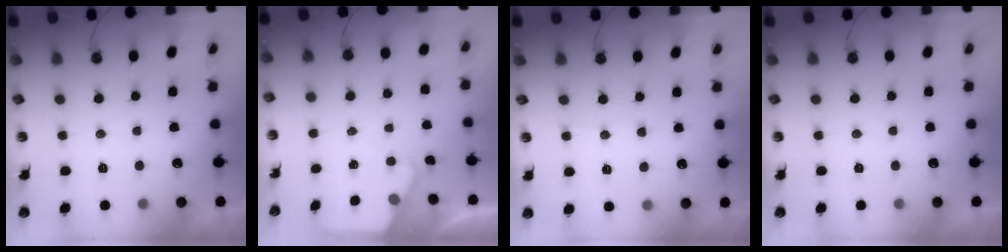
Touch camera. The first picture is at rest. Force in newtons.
{"total": 1.7, "press": 1.7, "slide": 0.3}
{"total": 4.6, "press": 4.5, "slide": 0.7}
{"total": 0.0}